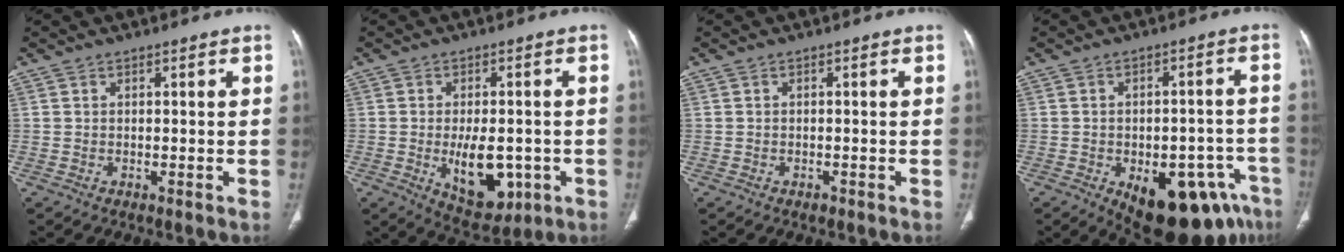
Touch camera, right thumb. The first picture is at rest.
{"total": 11.0, "force": [-2.6, 6.0, 8.9], "torque": [-0.113, -0.003, -0.020]}
{"total": 0.8, "force": [-0.5, 0.5, 0.3], "torque": [-0.006, 0.000, -0.008]}
{"total": 18.5, "force": [-9.1, 9.3, 13.1], "torque": [-0.112, 0.041, -0.105]}